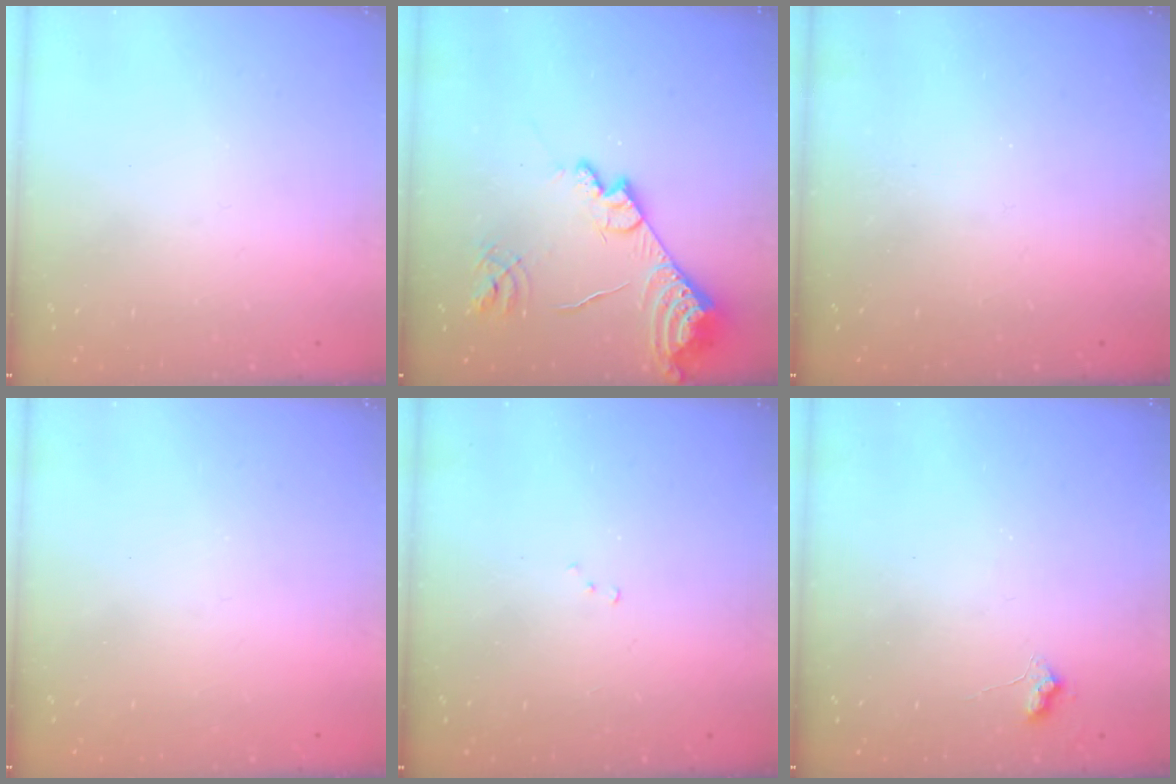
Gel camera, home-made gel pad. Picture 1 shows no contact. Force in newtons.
{"total": 16.6, "press": 16.5, "slide": 1.7}
{"total": 0.8, "press": 0.8, "slide": 0.3}
{"total": 1.5, "press": 1.3, "slide": 0.9}
{"total": 4.8, "press": 4.7, "slide": 0.8}
{"total": 7.0, "press": 6.9, "slide": 0.8}